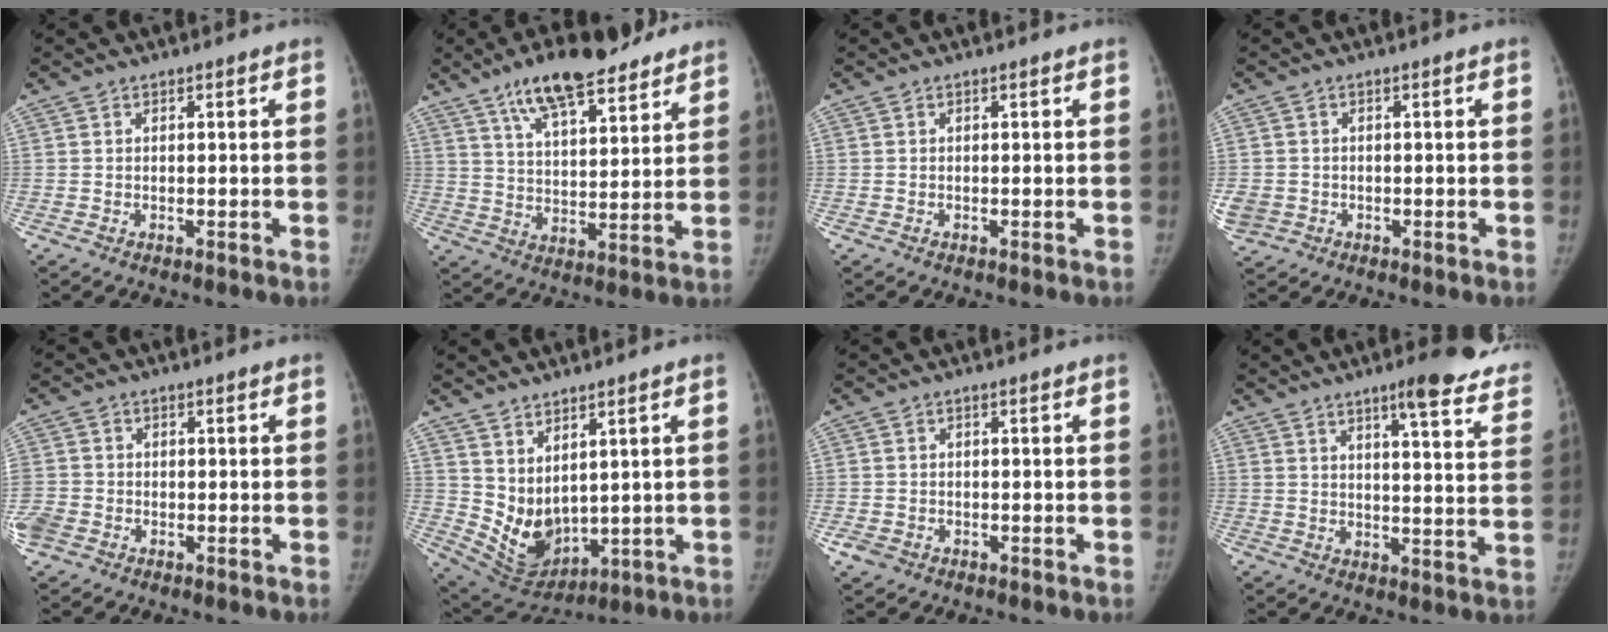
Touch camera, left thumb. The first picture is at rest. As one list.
[{"total": 16.4, "force": [11.2, 5.6, 10.6], "torque": [-0.144, -0.042, 0.187]}, {"total": 0.0}, {"total": 4.8, "force": [-1.0, 4.3, 1.9], "torque": [-0.052, 0.005, -0.010]}, {"total": 5.9, "force": [-2.1, 5.0, 2.4], "torque": [-0.073, 0.009, -0.038]}, {"total": 9.2, "force": [3.6, 5.4, 6.5], "torque": [-0.090, -0.032, 0.096]}, {"total": 2.5, "force": [-1.3, 1.8, 1.0], "torque": [-0.022, 0.006, -0.019]}, {"total": 16.6, "force": [12.9, 2.8, 10.1], "torque": [-0.091, -0.067, 0.146]}]